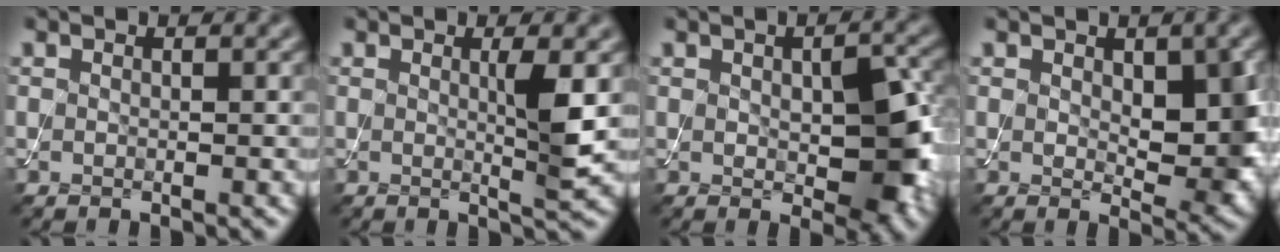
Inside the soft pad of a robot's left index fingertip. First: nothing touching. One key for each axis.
{"total": 2.8, "fx": 0.4, "fy": 0.3, "fz": 2.8, "tx": -0.043, "ty": -0.007, "tz": 0.003}
{"total": 6.2, "fx": -0.1, "fy": 3.3, "fz": 5.3, "tx": -0.075, "ty": -0.005, "tz": 0.005}
{"total": 5.4, "fx": 0.7, "fy": 2.8, "fz": 4.6, "tx": -0.061, "ty": -0.011, "tz": 0.019}